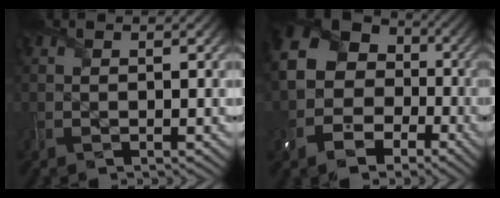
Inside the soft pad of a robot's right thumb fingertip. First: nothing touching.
{"total": 13.4, "force": [-2.8, 11.1, 6.9], "torque": [-0.150, -0.036, -0.049]}